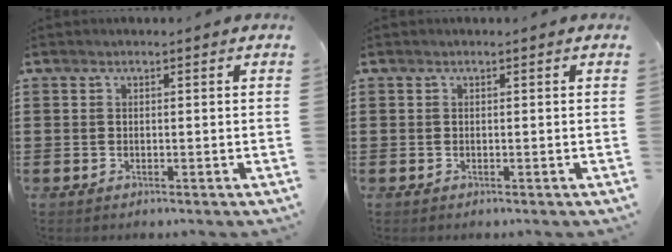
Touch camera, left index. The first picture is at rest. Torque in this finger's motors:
{"motor_torque": [0.00, 0.00, 0.00, 0.00]}